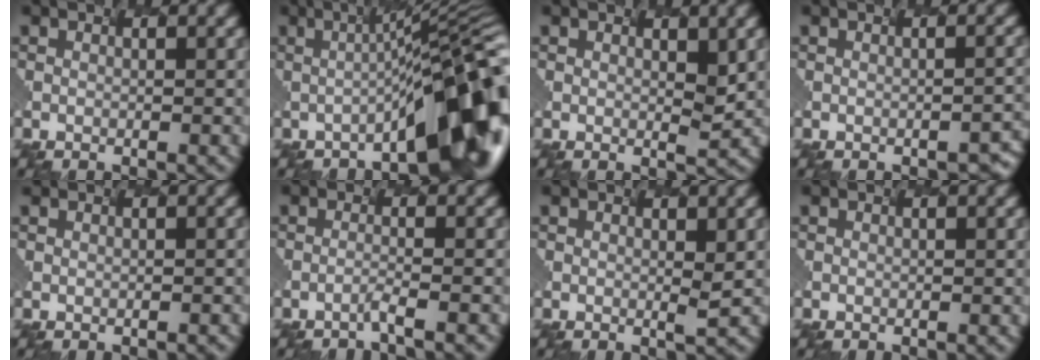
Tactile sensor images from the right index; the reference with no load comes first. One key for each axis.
{"total": 11.7, "fx": -3.4, "fy": 2.6, "fz": 10.8, "tx": -0.122, "ty": 0.018, "tz": -0.047}
{"total": 1.5, "fx": 0.9, "fy": 0.4, "fz": 1.1, "tx": -0.019, "ty": -0.004, "tz": 0.023}
{"total": 3.0, "fx": -1.1, "fy": 1.3, "fz": 2.5, "tx": -0.015, "ty": 0.001, "tz": 0.005}
{"total": 0.6, "fx": 0.4, "fy": 0.3, "fz": 0.2, "tx": 0.002, "ty": 0.002, "tz": 0.012}
{"total": 1.4, "fx": -1.3, "fy": -0.3, "fz": 0.4, "tx": -0.004, "ty": 0.009, "tz": -0.028}
{"total": 0.9, "fx": 0.5, "fy": -0.1, "fz": 0.7, "tx": -0.012, "ty": -0.005, "tz": 0.017}
{"total": 0.0}